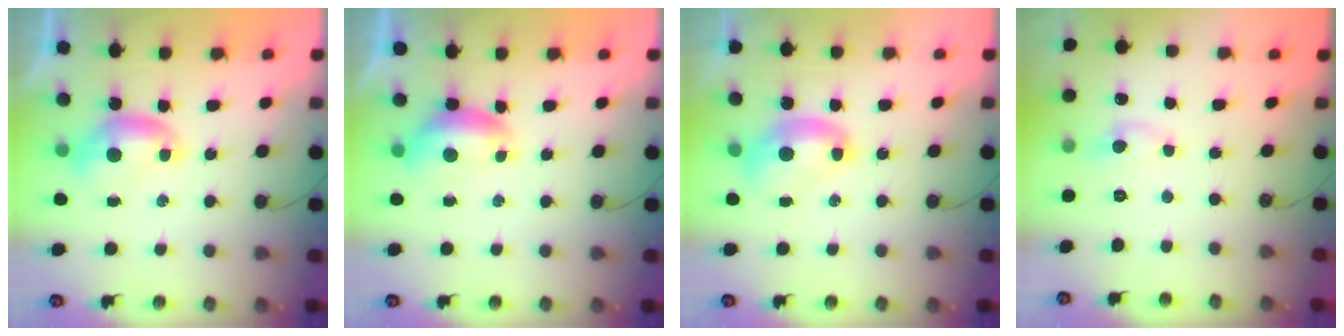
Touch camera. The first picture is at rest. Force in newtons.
{"total": 1.4, "press": 1.0, "slide": 0.9}
{"total": 2.7, "press": 2.7, "slide": 0.2}
{"total": 1.9, "press": 1.8, "slide": 0.6}